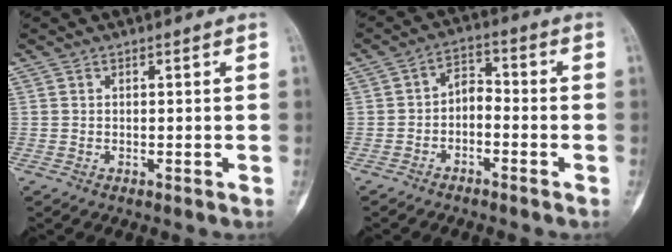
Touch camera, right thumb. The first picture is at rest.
{"total": 4.6, "force": [-1.9, 2.9, 3.1], "torque": [-0.040, 0.035, -0.043]}